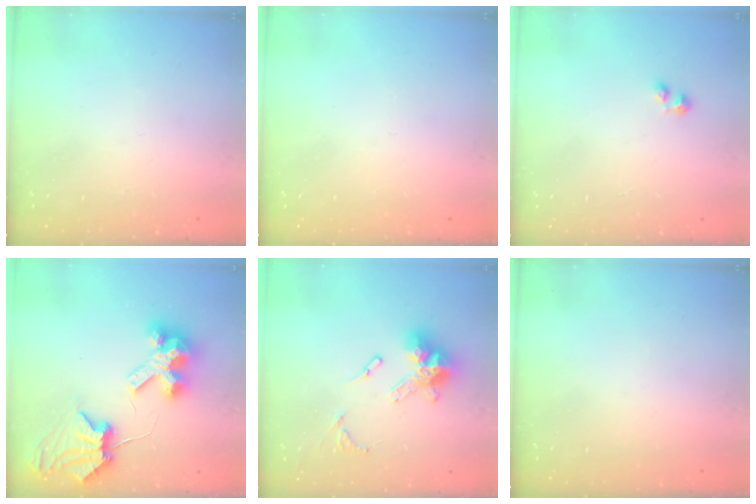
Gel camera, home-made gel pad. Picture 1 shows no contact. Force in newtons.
{"total": 0.0}
{"total": 2.4, "press": 2.4, "slide": 0.4}
{"total": 8.3, "press": 8.2, "slide": 1.1}
{"total": 14.2, "press": 14.1, "slide": 1.3}
{"total": 0.0}